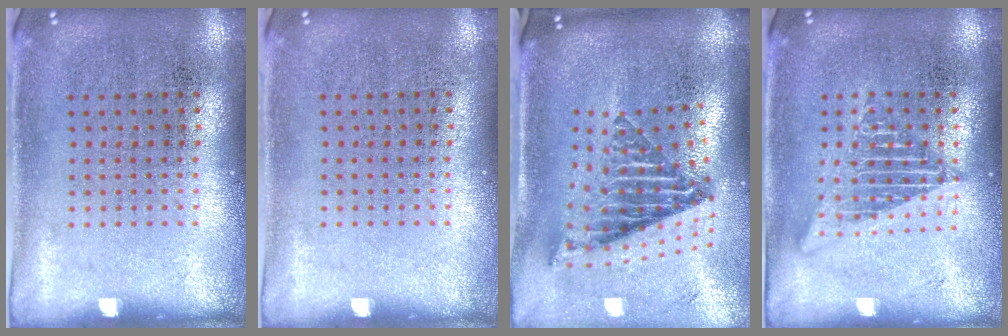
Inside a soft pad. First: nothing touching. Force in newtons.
{"total": 0.0}
{"total": 2.6, "press": 1.7, "slide": 2.0}
{"total": 2.7, "press": 2.7, "slide": 0.3}